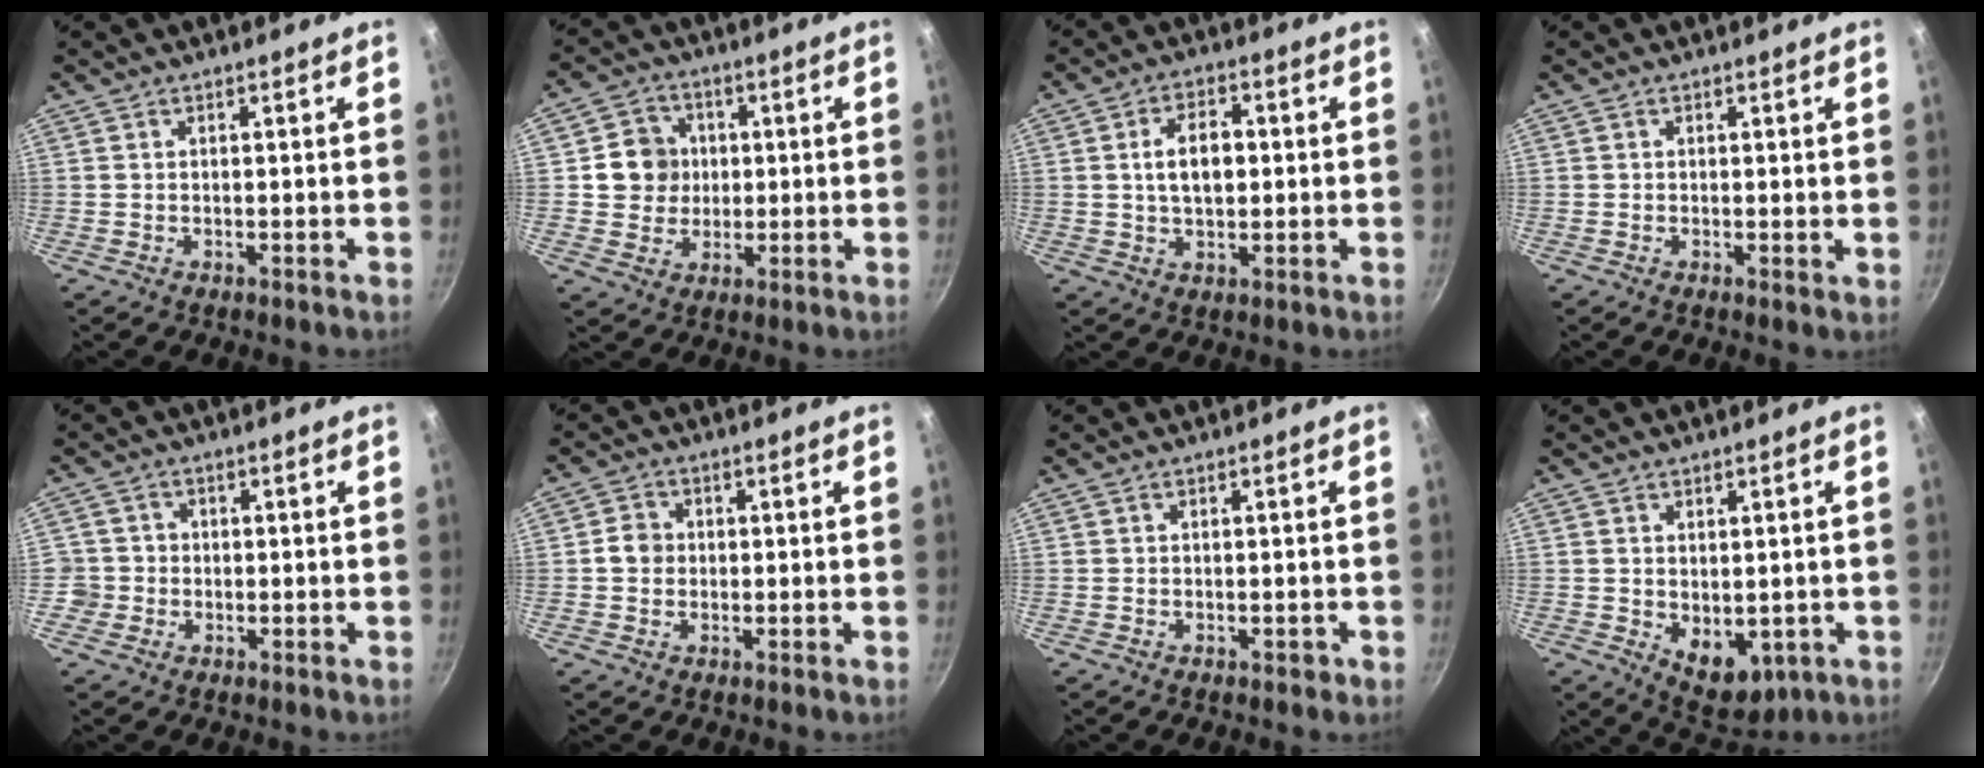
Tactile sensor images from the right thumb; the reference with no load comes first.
{"total": 7.9, "force": [1.0, 7.4, 2.7], "torque": [-0.007, 0.007, 0.012]}
{"total": 7.4, "force": [0.7, 4.5, 5.9], "torque": [-0.083, 0.011, 0.009]}
{"total": 1.0, "force": [0.3, 0.5, 0.8], "torque": [-0.012, -0.002, 0.001]}
{"total": 3.8, "force": [-0.8, 3.7, 0.5], "torque": [0.016, 0.013, -0.017]}
{"total": 3.6, "force": [-0.1, 3.2, 1.5], "torque": [-0.009, 0.009, -0.009]}
{"total": 1.1, "force": [-0.5, 0.7, 0.7], "torque": [-0.002, 0.008, -0.005]}
{"total": 8.1, "force": [-1.0, 5.4, 5.9], "torque": [-0.060, -0.014, 0.005]}